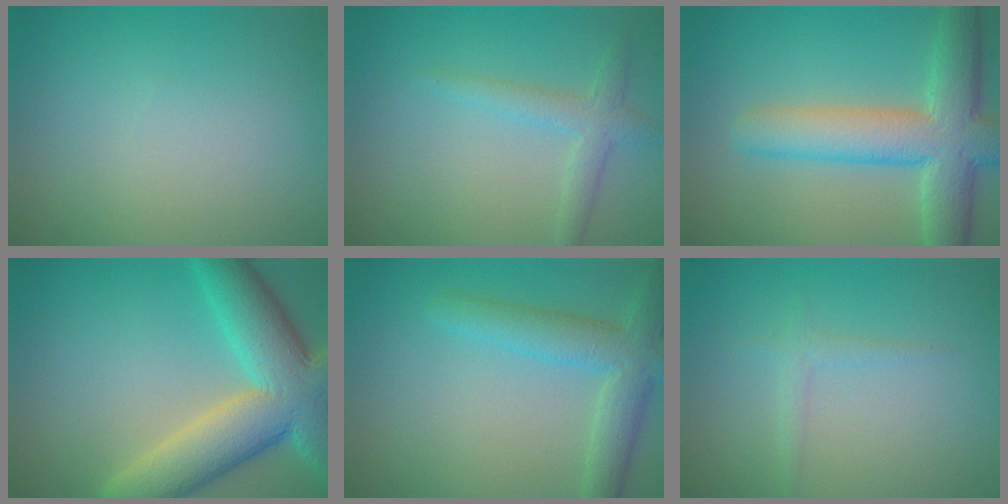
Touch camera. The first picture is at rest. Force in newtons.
{"total": 2.3, "press": 2.3, "slide": 0.1}
{"total": 7.8, "press": 7.7, "slide": 0.3}
{"total": 10.7, "press": 10.6, "slide": 0.6}
{"total": 4.7, "press": 4.7, "slide": 0.2}
{"total": 1.0, "press": 1.0, "slide": 0.1}